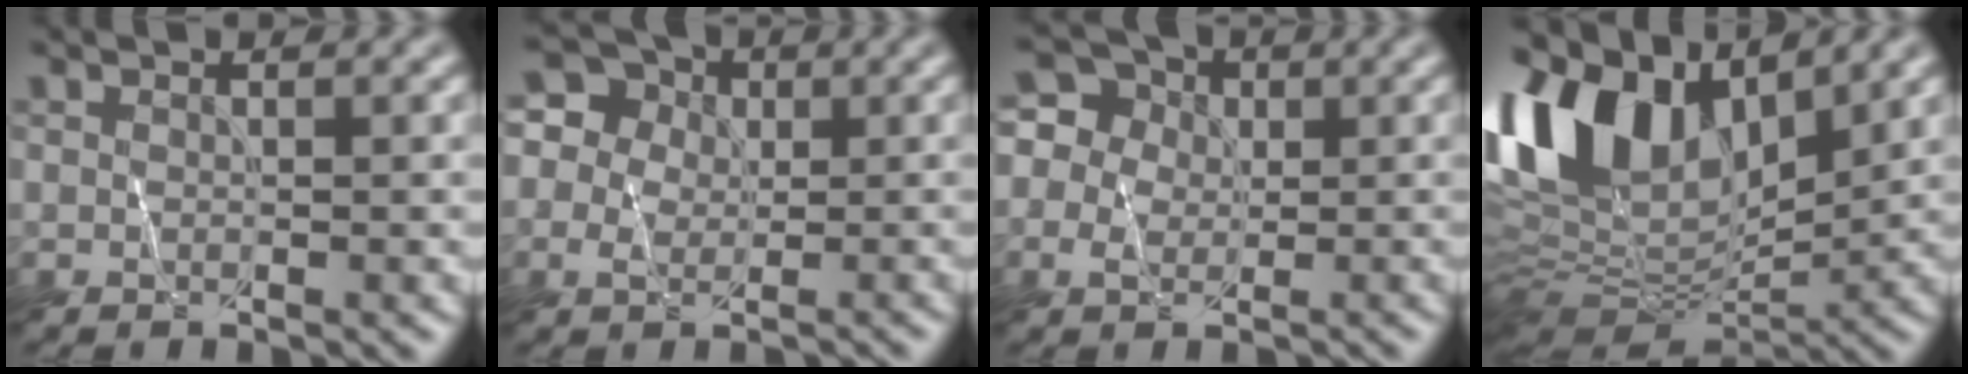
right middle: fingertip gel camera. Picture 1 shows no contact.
{"total": 5.1, "force": [0.8, 4.7, 1.9], "torque": [-0.015, 0.024, -0.012]}
{"total": 5.3, "force": [1.0, 4.8, 2.1], "torque": [-0.017, 0.026, -0.008]}
{"total": 16.1, "force": [6.6, 8.6, 11.9], "torque": [-0.253, 0.031, 0.108]}